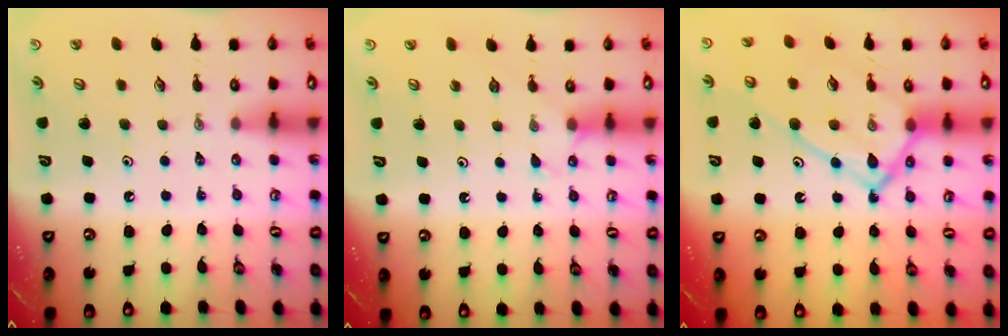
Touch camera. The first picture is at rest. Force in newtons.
{"total": 3.9, "press": 3.9, "slide": 0.5}
{"total": 16.0, "press": 16.0, "slide": 1.6}